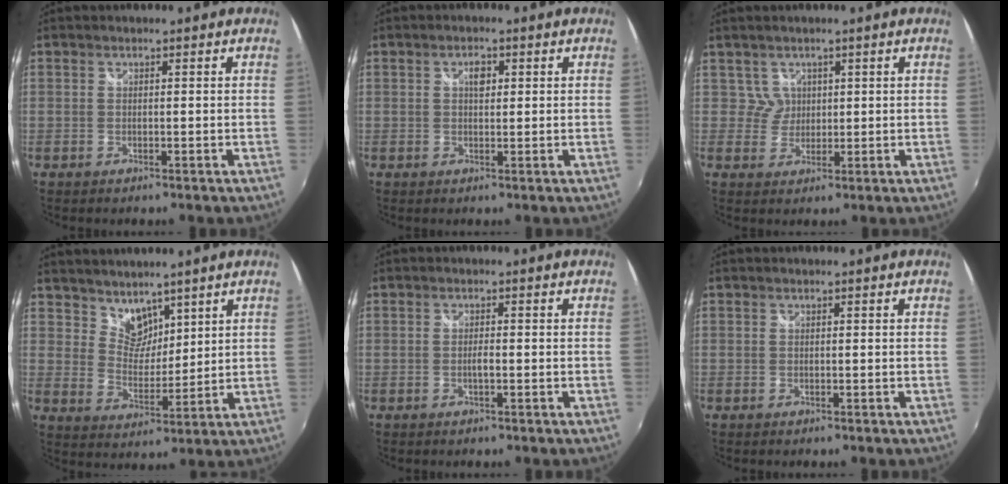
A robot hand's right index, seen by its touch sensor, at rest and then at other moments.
{"total": 2.2, "force": [0.7, 1.2, 1.7], "torque": [-0.027, 0.006, 0.010]}
{"total": 2.6, "force": [1.2, 2.2, -0.3], "torque": [0.014, 0.006, 0.020]}
{"total": 6.4, "force": [5.1, 3.5, 1.5], "torque": [-0.011, 0.001, 0.097]}
{"total": 1.4, "force": [-0.5, 0.3, 1.3], "torque": [-0.025, 0.001, -0.010]}
{"total": 0.0}